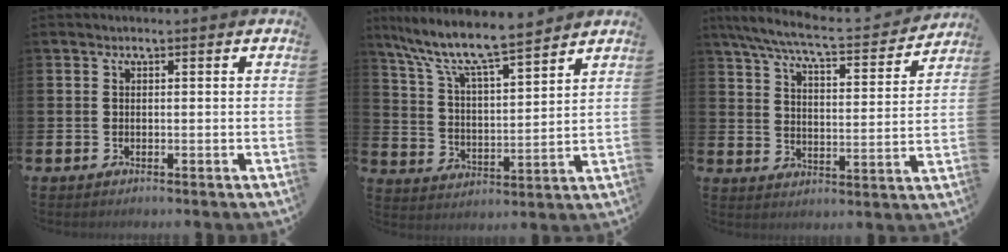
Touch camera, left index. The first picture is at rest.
{"total": 9.1, "force": [8.3, 1.0, 3.7], "torque": [-0.111, -0.055, 0.141]}
{"total": 7.8, "force": [6.9, 0.8, 3.5], "torque": [-0.100, -0.040, 0.117]}